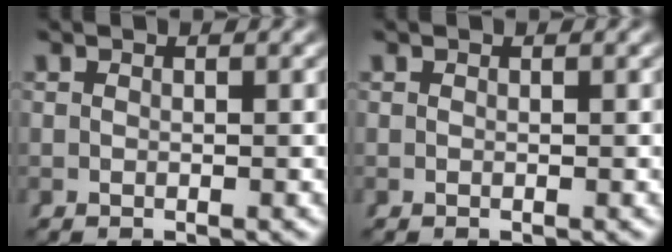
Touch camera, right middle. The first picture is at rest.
{"total": 0.0}